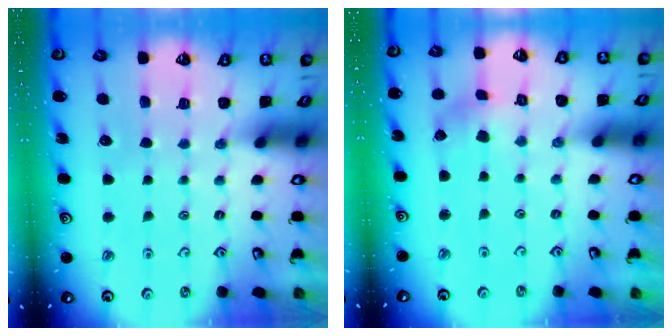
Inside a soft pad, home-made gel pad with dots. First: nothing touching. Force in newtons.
{"total": 1.4, "press": 1.4, "slide": 0.2}